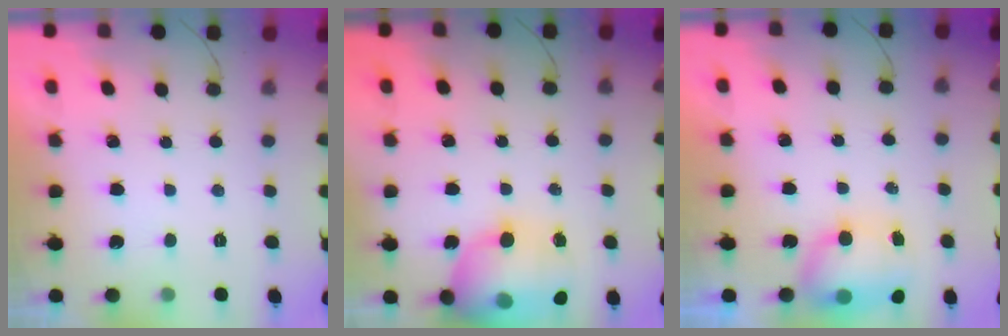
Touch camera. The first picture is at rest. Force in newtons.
{"total": 18.4, "press": 18.1, "slide": 3.4}
{"total": 7.7, "press": 7.5, "slide": 1.7}